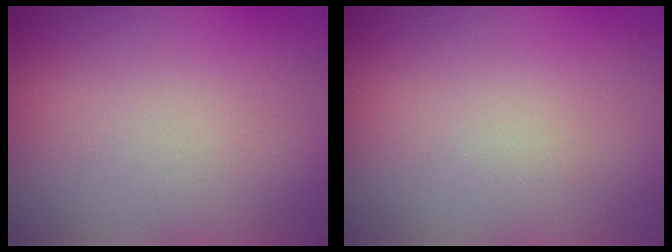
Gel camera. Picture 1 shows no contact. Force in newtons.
{"total": 0.0}